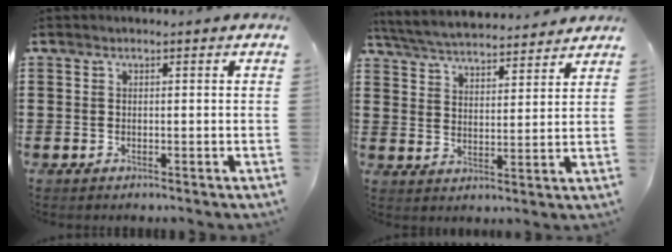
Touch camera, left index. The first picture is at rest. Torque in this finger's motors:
{"motor_torque": [1.32, -0.82, 0.28, 0.12]}